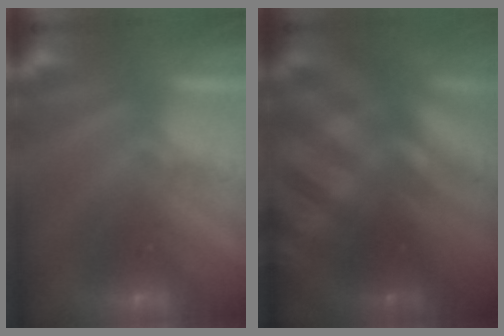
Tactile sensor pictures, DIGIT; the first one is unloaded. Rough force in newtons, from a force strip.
{"total": 2.9}